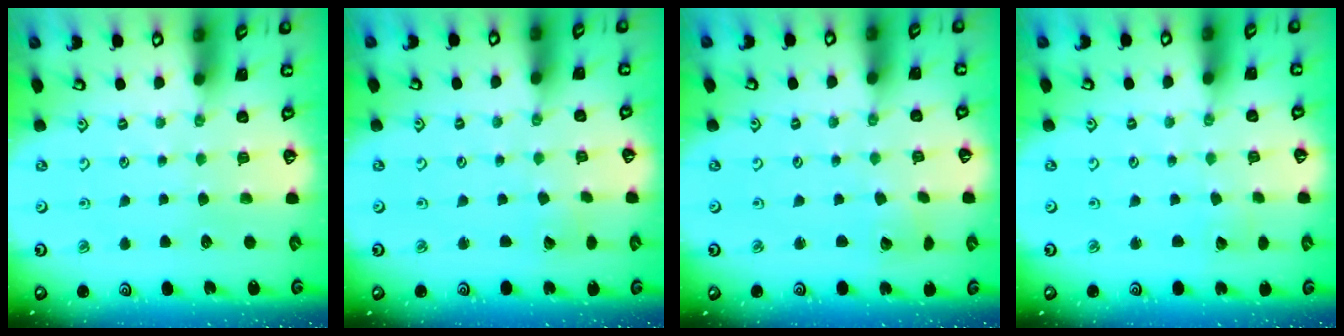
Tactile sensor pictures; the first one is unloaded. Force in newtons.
{"total": 2.4, "press": 2.4, "slide": 0.2}
{"total": 2.9, "press": 2.9, "slide": 0.2}
{"total": 2.4, "press": 2.4, "slide": 0.3}